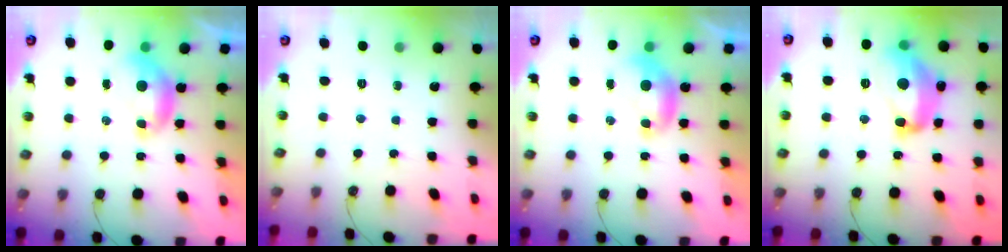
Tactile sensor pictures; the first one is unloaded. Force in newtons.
{"total": 0.0}
{"total": 0.0}
{"total": 10.2, "press": 10.2, "slide": 1.0}